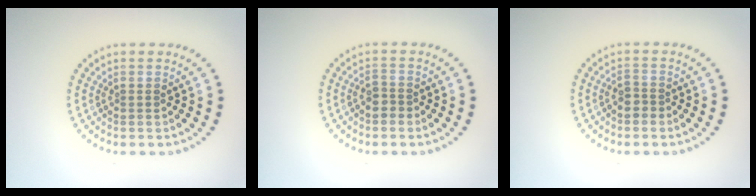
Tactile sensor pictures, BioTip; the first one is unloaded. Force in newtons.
{"total": 1.3, "press": 1.1, "slide": 0.7}
{"total": 1.3, "press": 1.1, "slide": 0.7}